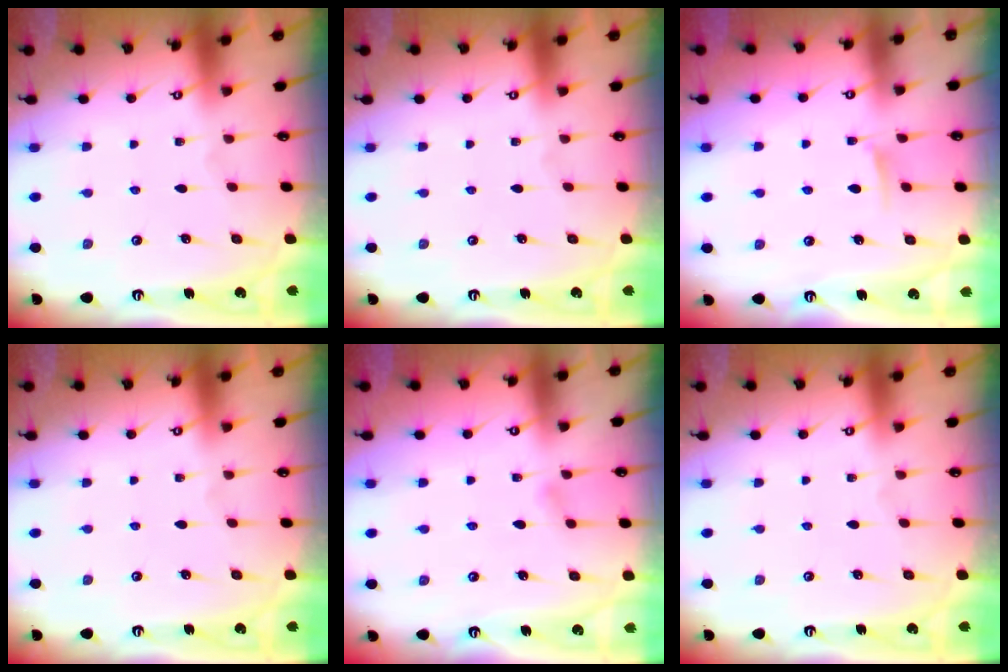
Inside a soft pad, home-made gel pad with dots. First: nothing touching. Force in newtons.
{"total": 0.0}
{"total": 5.7, "press": 5.6, "slide": 0.9}
{"total": 0.0}
{"total": 3.7, "press": 3.6, "slide": 0.4}
{"total": 0.0}